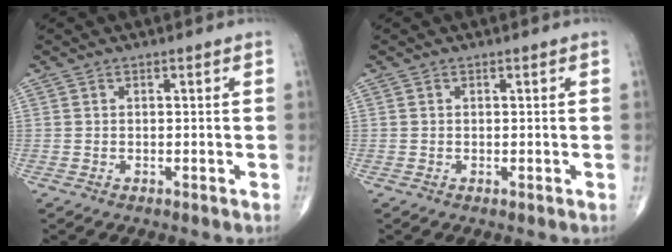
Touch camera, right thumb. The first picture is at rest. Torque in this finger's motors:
{"motor_torque": [-0.14, 0.21, -0.03, -0.15, 0.01]}